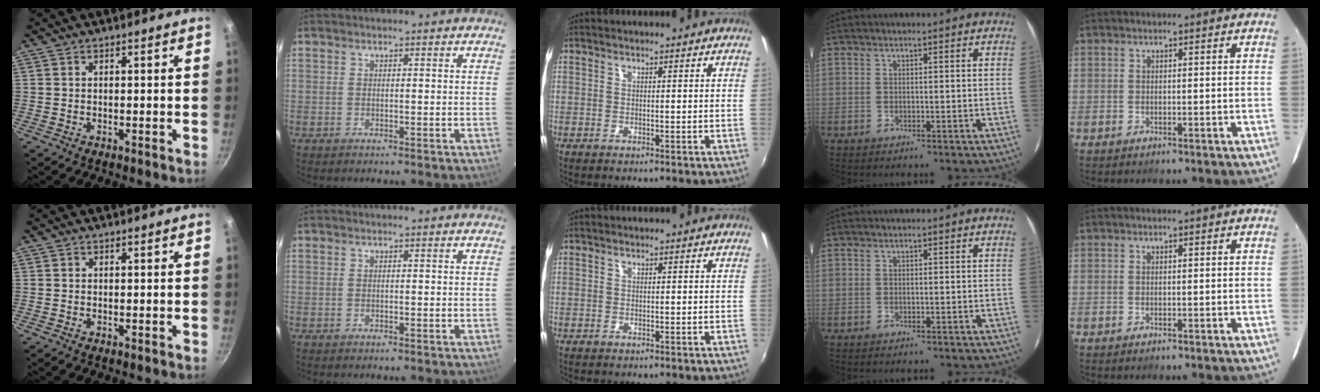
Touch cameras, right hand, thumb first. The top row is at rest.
{}